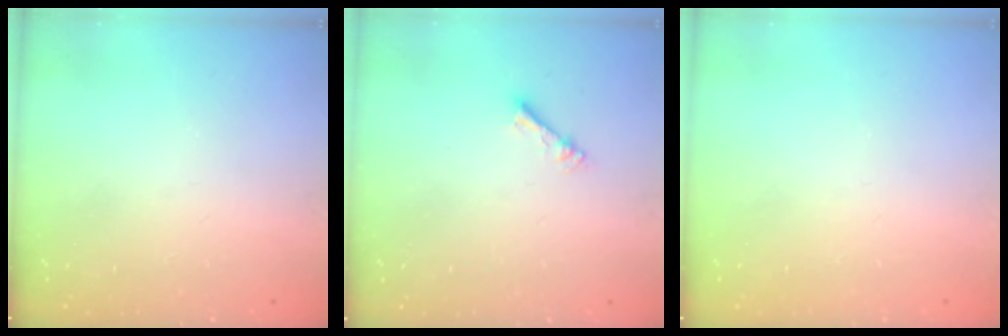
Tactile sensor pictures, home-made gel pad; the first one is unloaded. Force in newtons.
{"total": 2.3, "press": 2.2, "slide": 0.4}
{"total": 0.0}